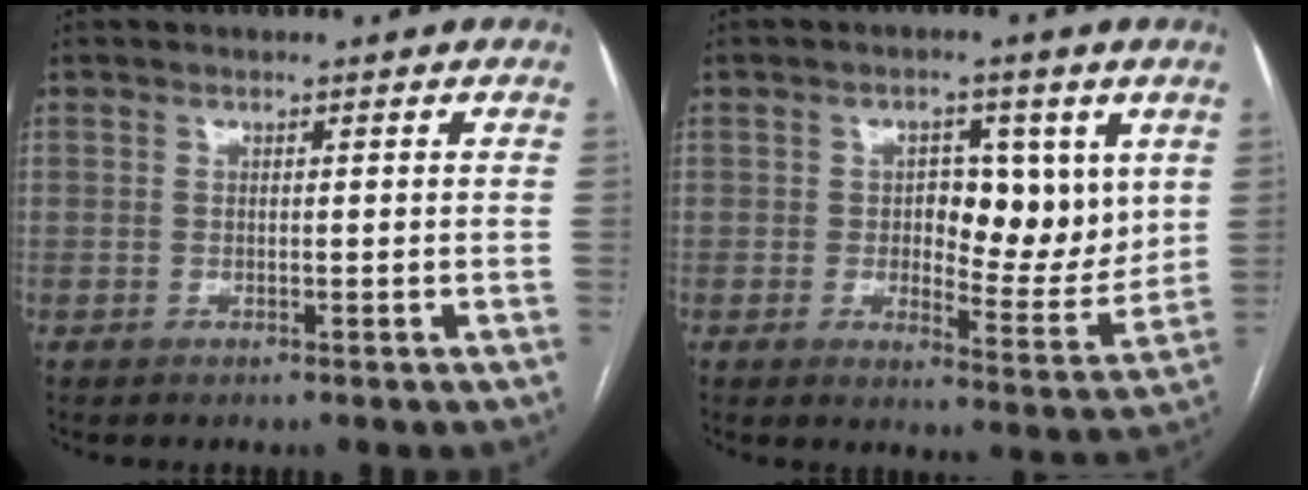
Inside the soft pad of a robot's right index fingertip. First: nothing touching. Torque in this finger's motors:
{"motor_torque": [0.16, 0.07, 0.26, 0.04]}